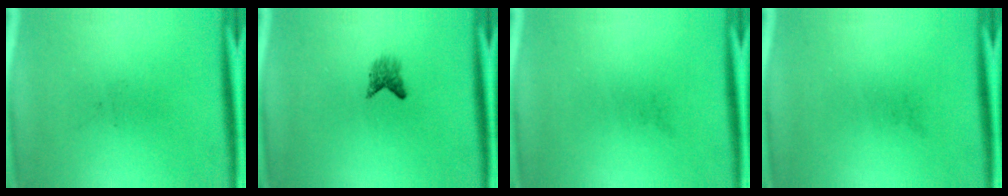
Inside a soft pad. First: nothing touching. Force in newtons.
{"total": 1.8}
{"total": 0.0}
{"total": 0.0}